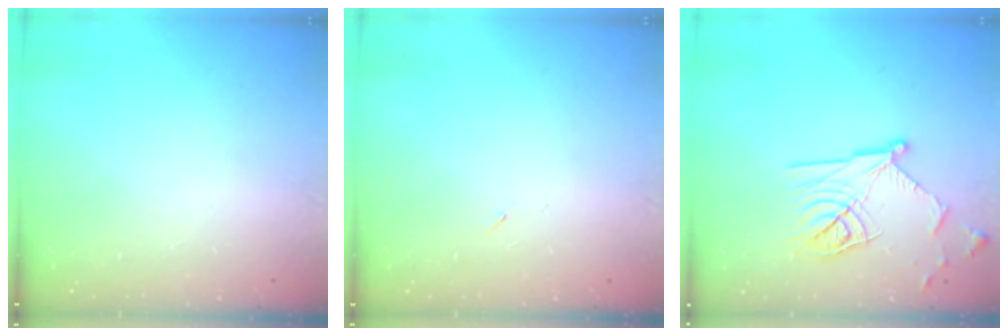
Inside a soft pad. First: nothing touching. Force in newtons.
{"total": 2.2, "press": 1.9, "slide": 1.2}
{"total": 16.1, "press": 16.1, "slide": 0.6}